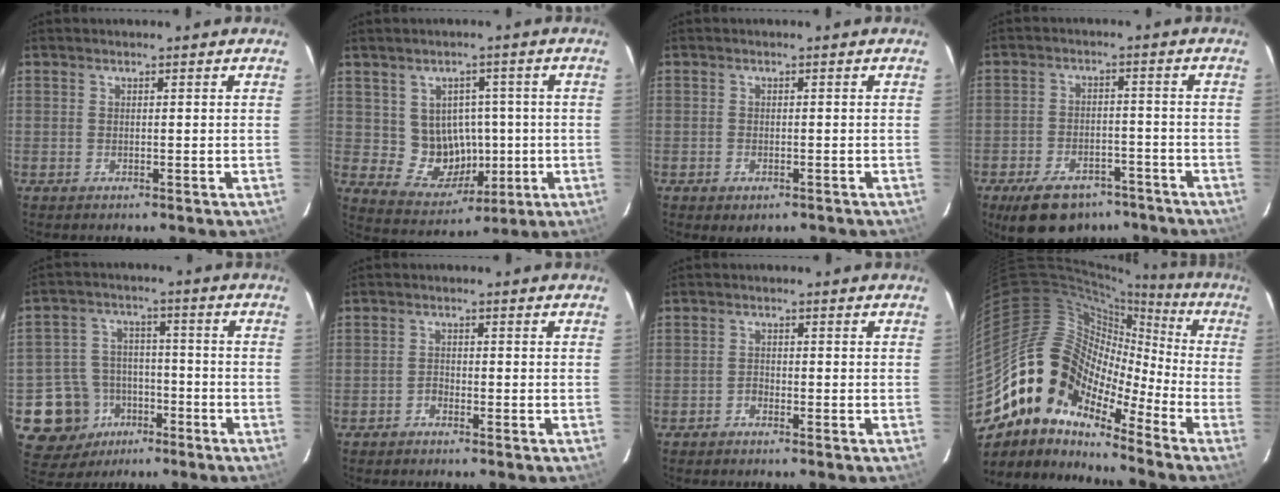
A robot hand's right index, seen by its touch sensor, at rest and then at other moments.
{"total": 9.2, "force": [0.0, 8.7, 3.2], "torque": [-0.067, 0.005, 0.019]}
{"total": 2.1, "force": [-1.1, 1.3, 1.2], "torque": [-0.022, -0.004, -0.015]}
{"total": 13.3, "force": [-9.5, 7.0, 6.1], "torque": [-0.137, 0.010, -0.132]}
{"total": 11.7, "force": [-5.5, 10.0, 2.6], "torque": [-0.087, 0.031, -0.072]}
{"total": 1.2, "force": [-1.1, 0.6, 0.2], "torque": [-0.003, 0.004, -0.021]}
{"total": 1.1, "force": [-1.0, 0.6, 0.1], "torque": [-0.003, 0.004, -0.020]}
{"total": 14.8, "force": [-9.0, 9.6, 6.8], "torque": [-0.110, 0.021, -0.190]}